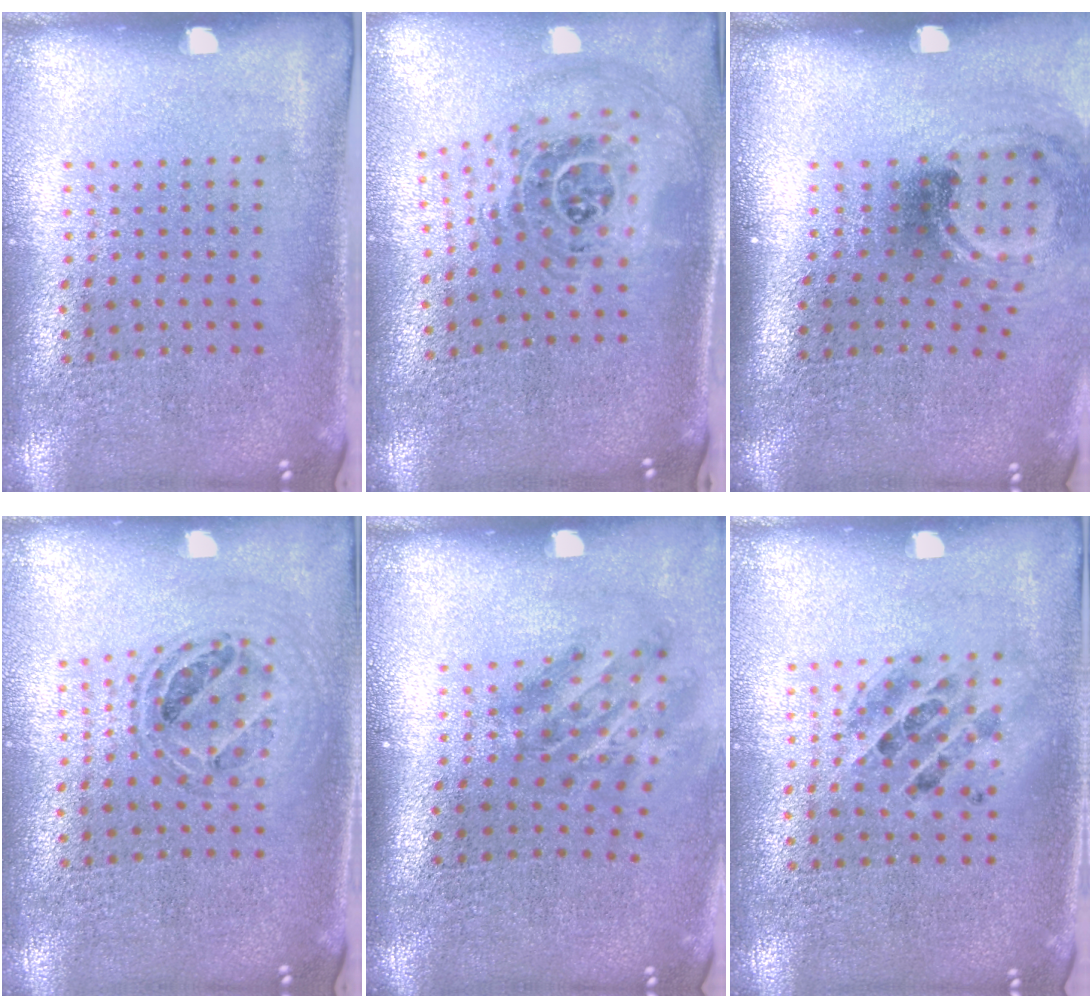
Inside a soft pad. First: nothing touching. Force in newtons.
{"total": 1.6, "press": 1.4, "slide": 0.8}
{"total": 1.9, "press": 1.2, "slide": 1.4}
{"total": 0.8, "press": 0.7, "slide": 0.3}
{"total": 1.9, "press": 1.2, "slide": 1.5}
{"total": 1.3, "press": 1.1, "slide": 0.5}